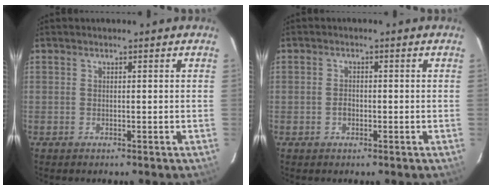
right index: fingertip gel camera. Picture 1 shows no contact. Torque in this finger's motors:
{"motor_torque": [0.33, 0.17, -0.04, -0.06]}